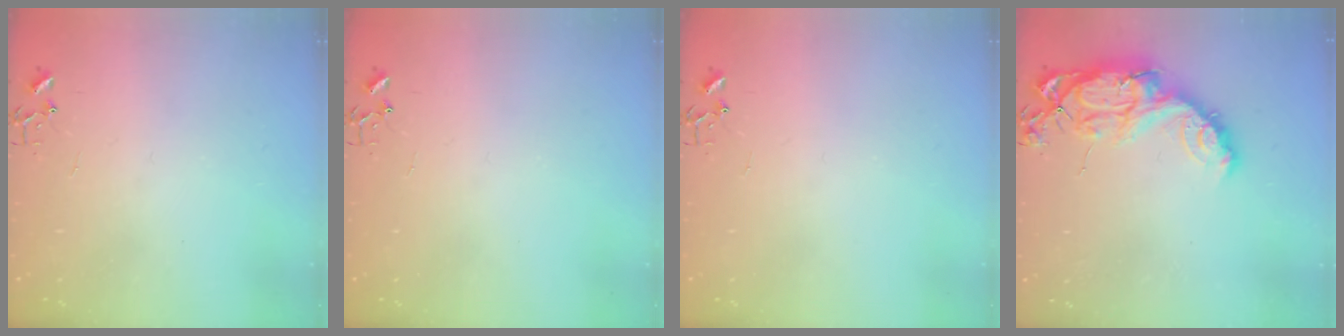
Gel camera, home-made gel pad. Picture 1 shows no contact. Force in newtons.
{"total": 0.0}
{"total": 0.0}
{"total": 15.5, "press": 15.4, "slide": 1.0}